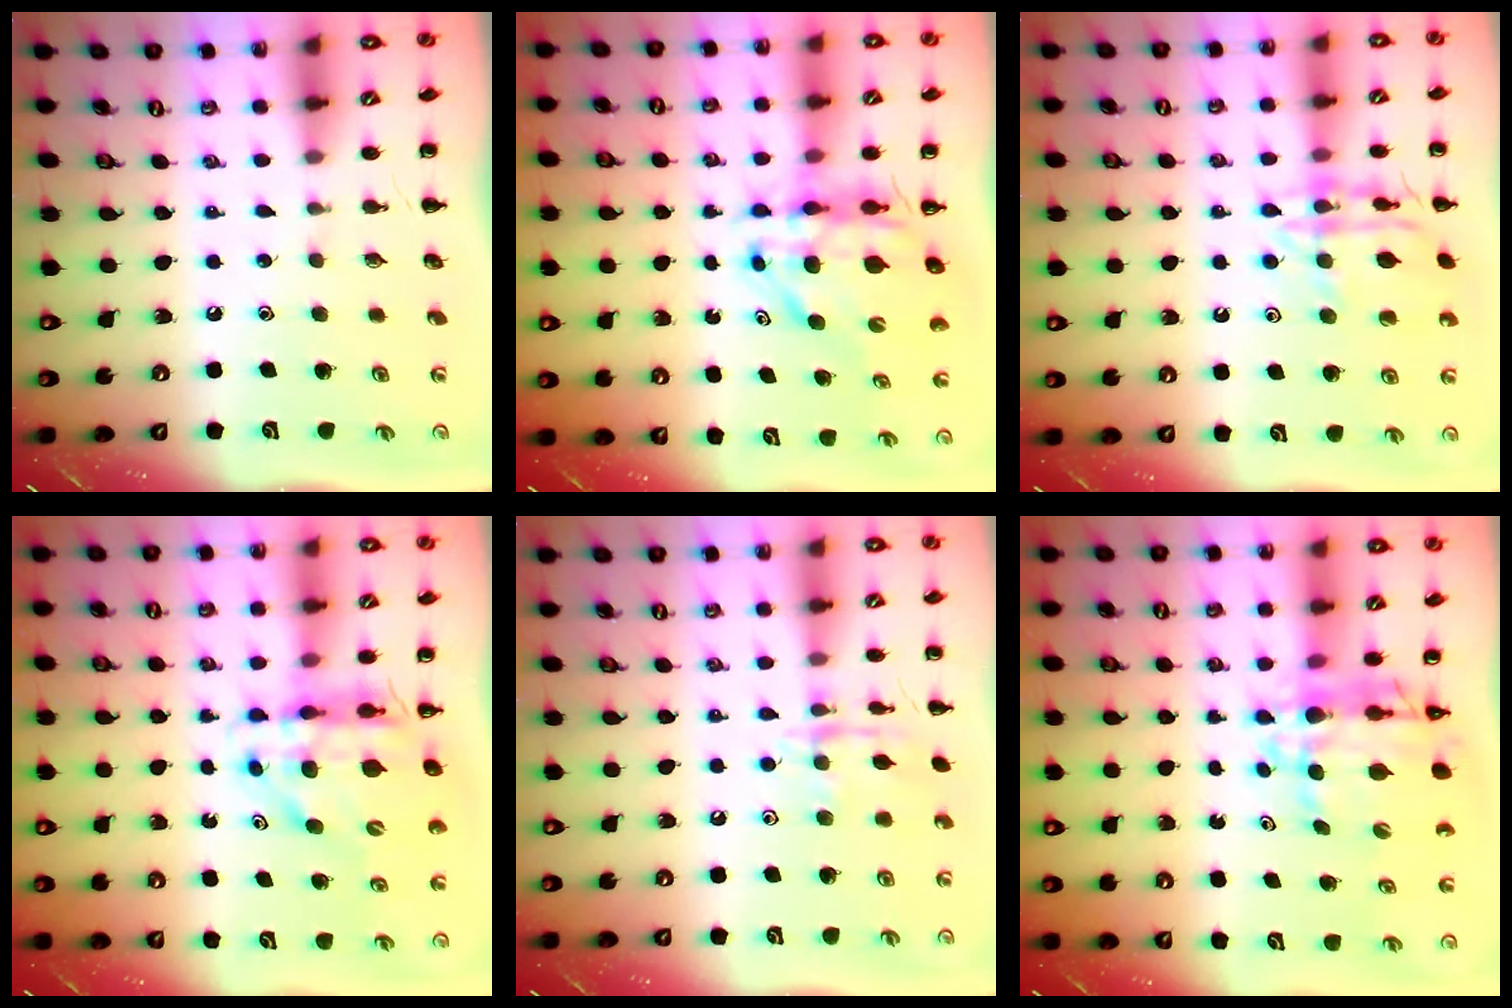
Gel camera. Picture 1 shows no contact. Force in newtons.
{"total": 10.0, "press": 9.4, "slide": 3.4}
{"total": 14.8, "press": 14.7, "slide": 0.9}
{"total": 9.7, "press": 9.3, "slide": 2.8}
{"total": 10.3, "press": 10.3, "slide": 0.6}
{"total": 8.8, "press": 7.9, "slide": 3.9}